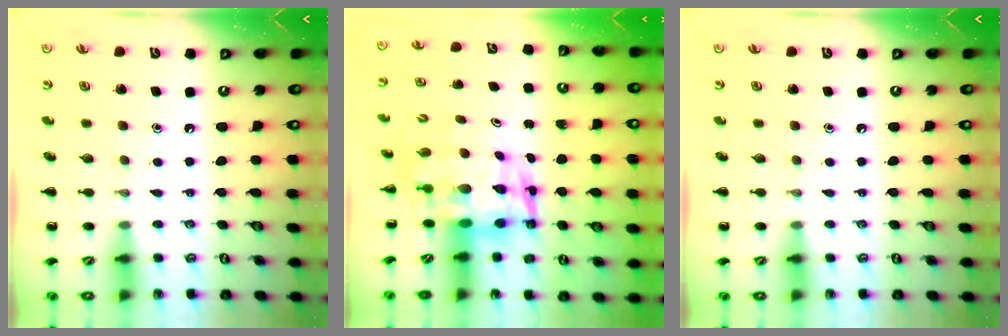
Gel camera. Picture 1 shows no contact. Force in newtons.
{"total": 5.9, "press": 5.7, "slide": 1.6}
{"total": 0.0}